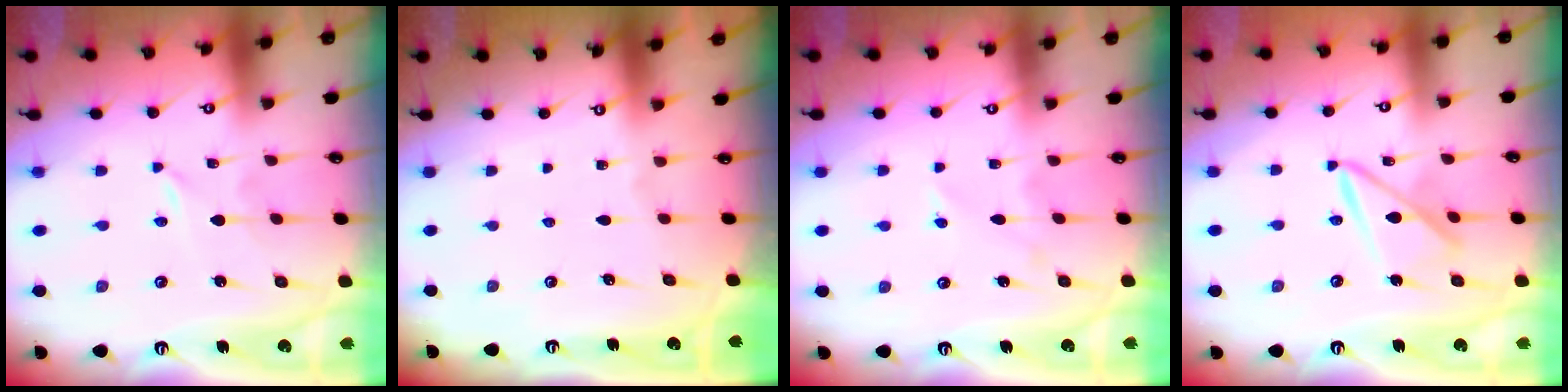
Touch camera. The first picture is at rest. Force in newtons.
{"total": 0.0}
{"total": 4.5, "press": 4.4, "slide": 0.8}
{"total": 10.2, "press": 10.2, "slide": 0.8}